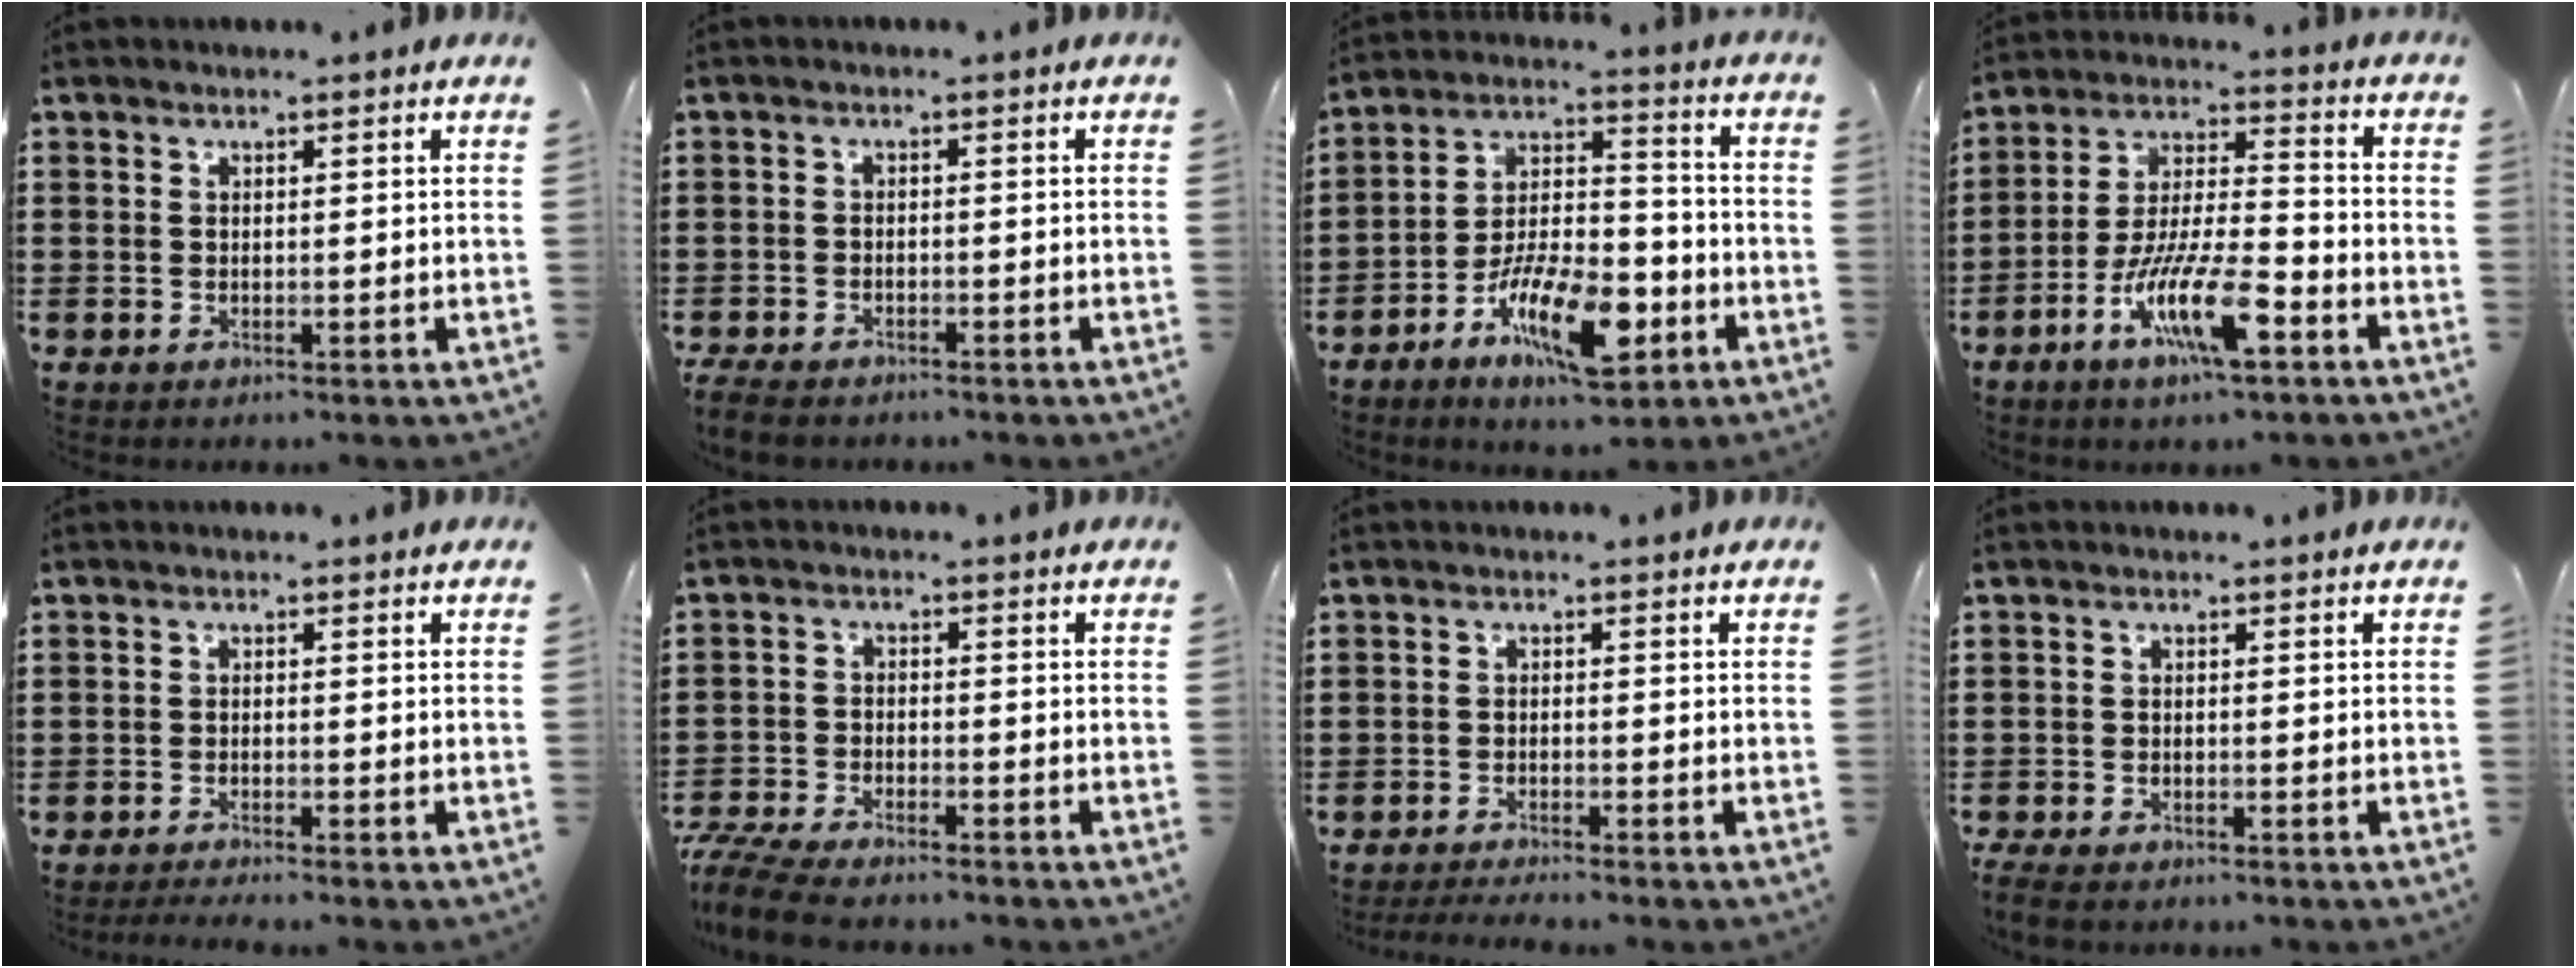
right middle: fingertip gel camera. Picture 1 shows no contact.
{"total": 2.5, "force": [-2.4, 0.4, 0.7], "torque": [-0.029, -0.002, -0.053]}
{"total": 12.6, "force": [-6.5, 4.7, 9.7], "torque": [-0.187, 0.011, -0.119]}
{"total": 12.0, "force": [-6.4, 3.0, 9.7], "torque": [-0.197, -0.001, -0.121]}
{"total": 1.5, "force": [-1.4, -0.1, 0.6], "torque": [-0.008, -0.001, -0.025]}
{"total": 5.6, "force": [-5.3, 0.8, 1.6], "torque": [-0.050, -0.002, -0.110]}
{"total": 2.0, "force": [-1.9, -0.1, 0.7], "torque": [-0.010, 0.000, -0.036]}
{"total": 2.0, "force": [-1.8, 0.3, 0.7], "torque": [-0.020, 0.001, -0.039]}